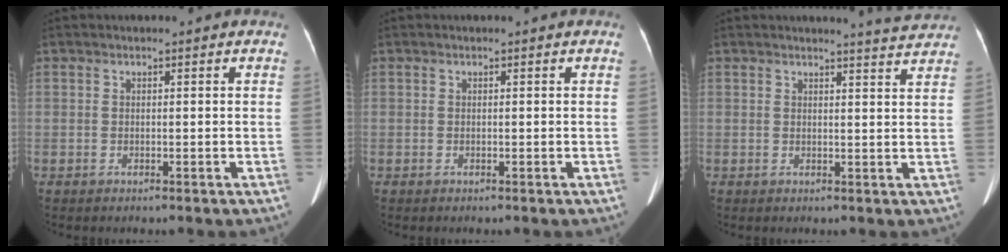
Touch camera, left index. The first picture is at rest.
{"total": 0.0}
{"total": 3.8, "force": [3.8, -0.6, 0.4], "torque": [-0.013, -0.013, 0.035]}